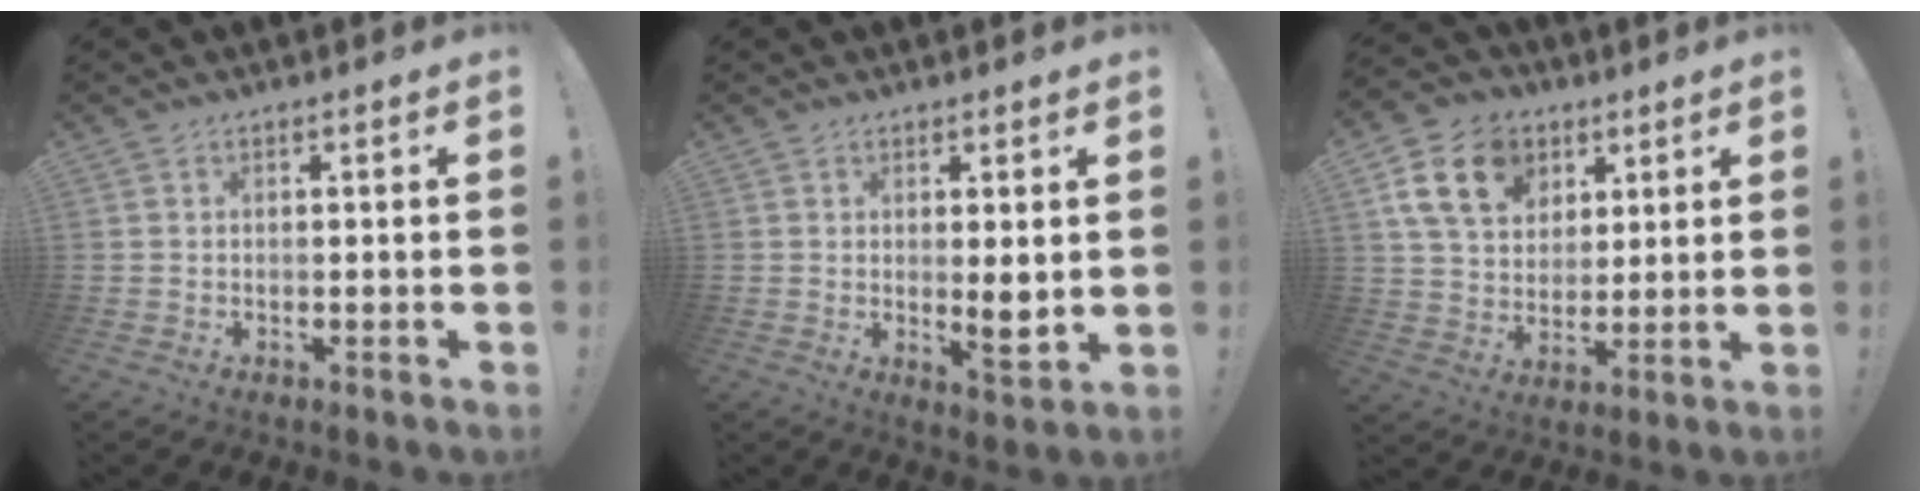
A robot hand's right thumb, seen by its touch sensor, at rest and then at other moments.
{"total": 5.5, "force": [0.9, 1.5, 5.3], "torque": [-0.053, -0.025, 0.014]}
{"total": 16.8, "force": [7.2, 12.4, 8.7], "torque": [-0.135, -0.023, 0.141]}